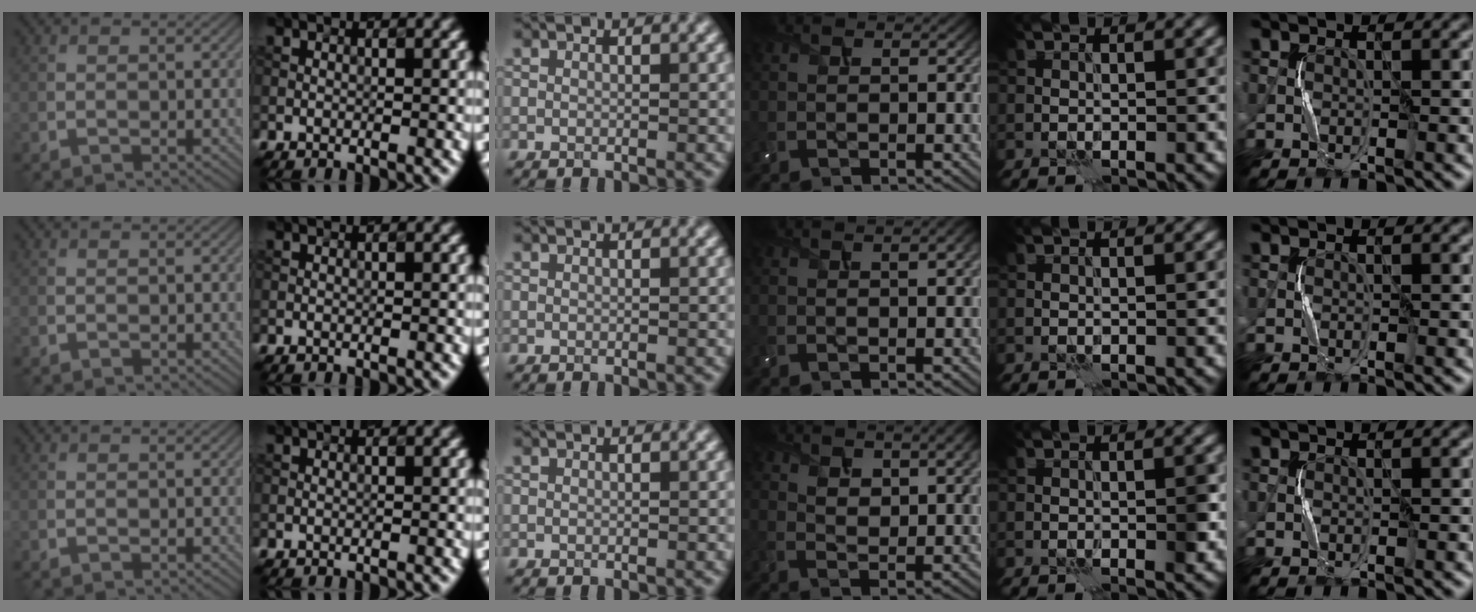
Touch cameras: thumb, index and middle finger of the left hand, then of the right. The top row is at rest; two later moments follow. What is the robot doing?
{"motion": "squeeze", "object": "air blower"}